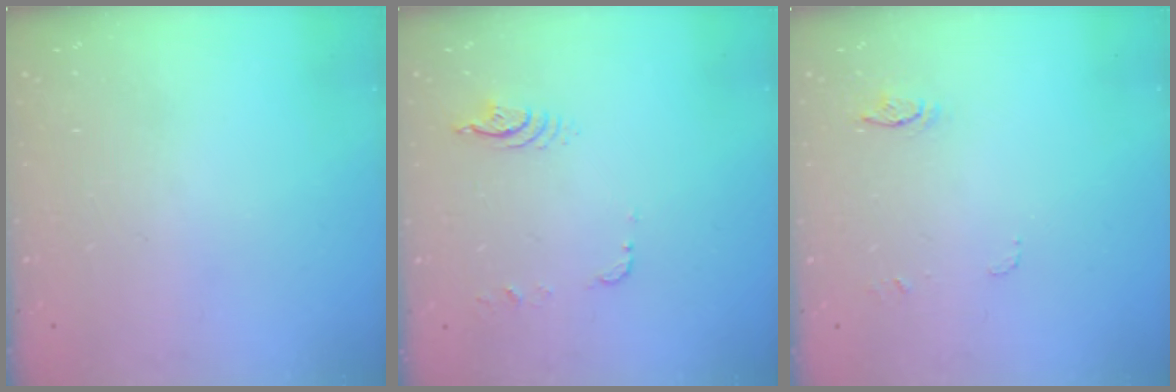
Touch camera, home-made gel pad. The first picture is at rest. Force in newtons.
{"total": 5.2, "press": 5.1, "slide": 1.1}
{"total": 5.5, "press": 5.4, "slide": 0.4}